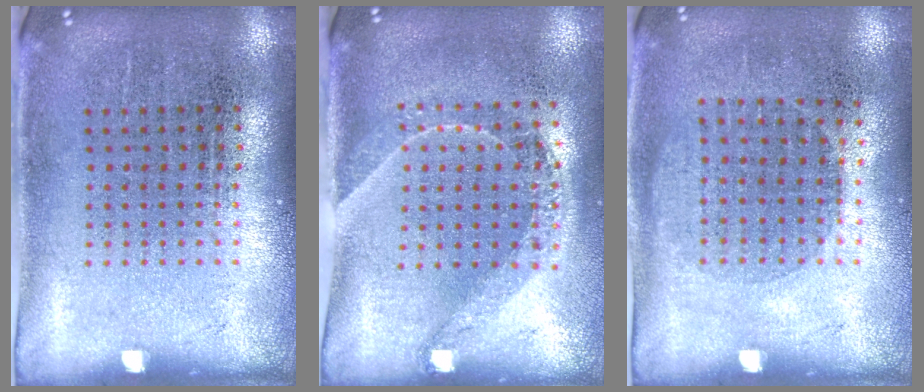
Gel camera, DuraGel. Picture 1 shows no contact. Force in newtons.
{"total": 1.5, "press": 1.2, "slide": 0.9}
{"total": 1.0, "press": 0.9, "slide": 0.4}